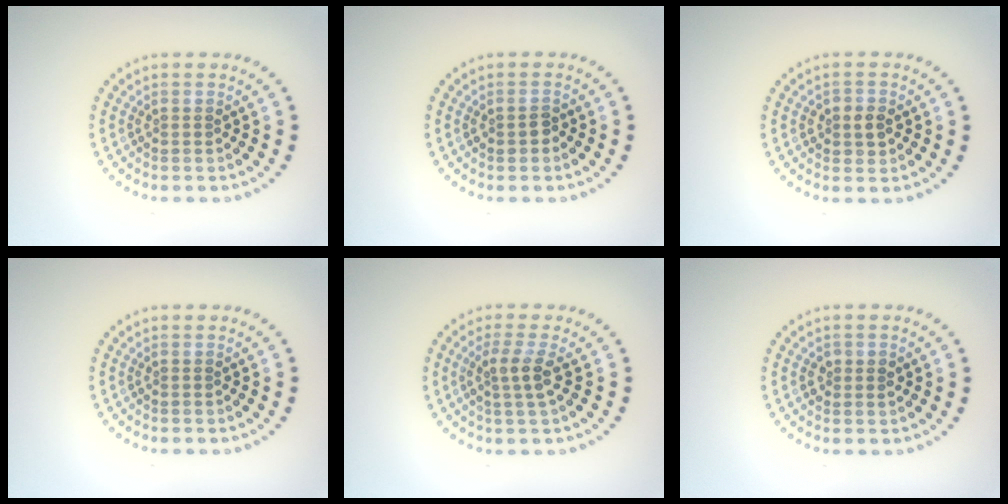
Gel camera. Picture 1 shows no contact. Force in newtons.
{"total": 1.2, "press": 1.2, "slide": 0.2}
{"total": 1.9, "press": 1.8, "slide": 0.5}
{"total": 0.0}
{"total": 2.4, "press": 2.1, "slide": 1.0}
{"total": 1.5, "press": 1.5, "slide": 0.2}